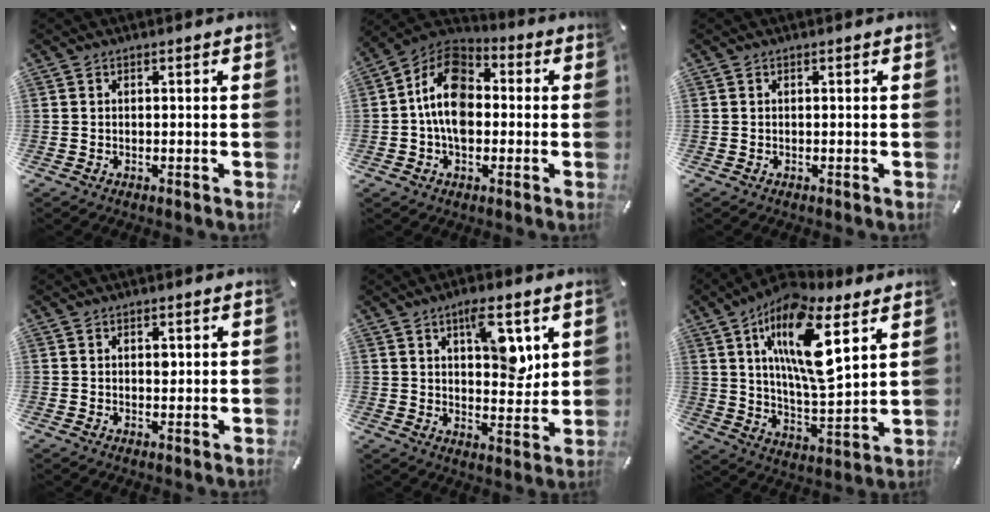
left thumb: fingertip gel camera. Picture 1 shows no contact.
{"total": 12.5, "force": [-1.2, 8.8, 8.8], "torque": [-0.175, 0.009, -0.027]}
{"total": 0.0}
{"total": 1.3, "force": [0.3, 0.8, 0.9], "torque": [-0.003, -0.004, 0.001]}
{"total": 11.0, "force": [4.7, 5.2, 8.6], "torque": [-0.101, -0.026, 0.073]}
{"total": 18.0, "force": [8.6, 5.8, 14.7], "torque": [-0.281, -0.032, 0.139]}